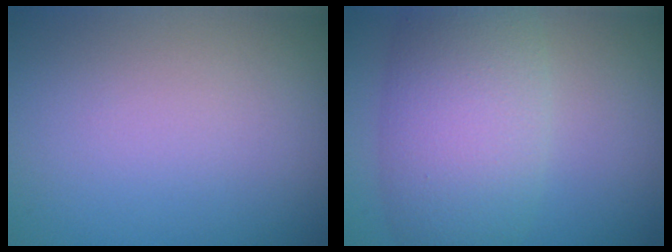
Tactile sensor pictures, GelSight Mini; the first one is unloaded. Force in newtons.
{"total": 7.9, "press": 7.9, "slide": 0.5}